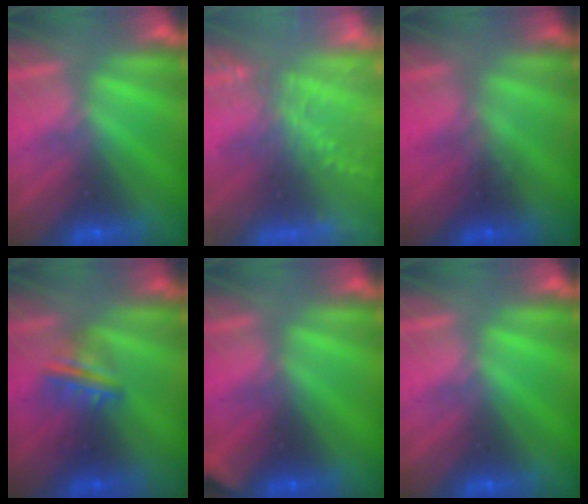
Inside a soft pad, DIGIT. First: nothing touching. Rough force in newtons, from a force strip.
{"total": 7.3}
{"total": 1.3}
{"total": 2.8}
{"total": 2.1}
{"total": 0.0}